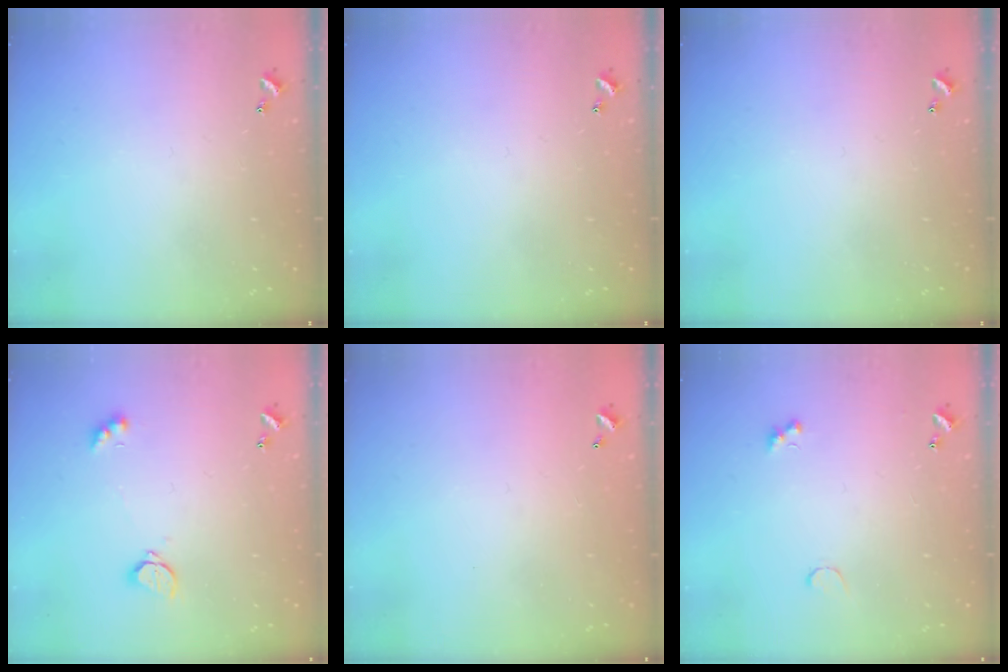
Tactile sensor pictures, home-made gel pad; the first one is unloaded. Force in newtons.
{"total": 0.0}
{"total": 0.0}
{"total": 2.1, "press": 2.1, "slide": 0.5}
{"total": 2.8, "press": 2.8, "slide": 0.1}
{"total": 1.4, "press": 1.3, "slide": 0.5}